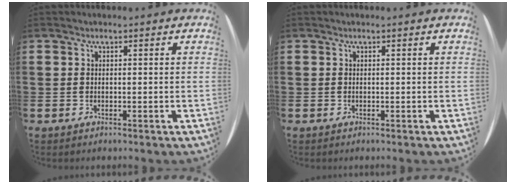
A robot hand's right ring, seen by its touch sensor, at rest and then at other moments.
{"total": 0.0}